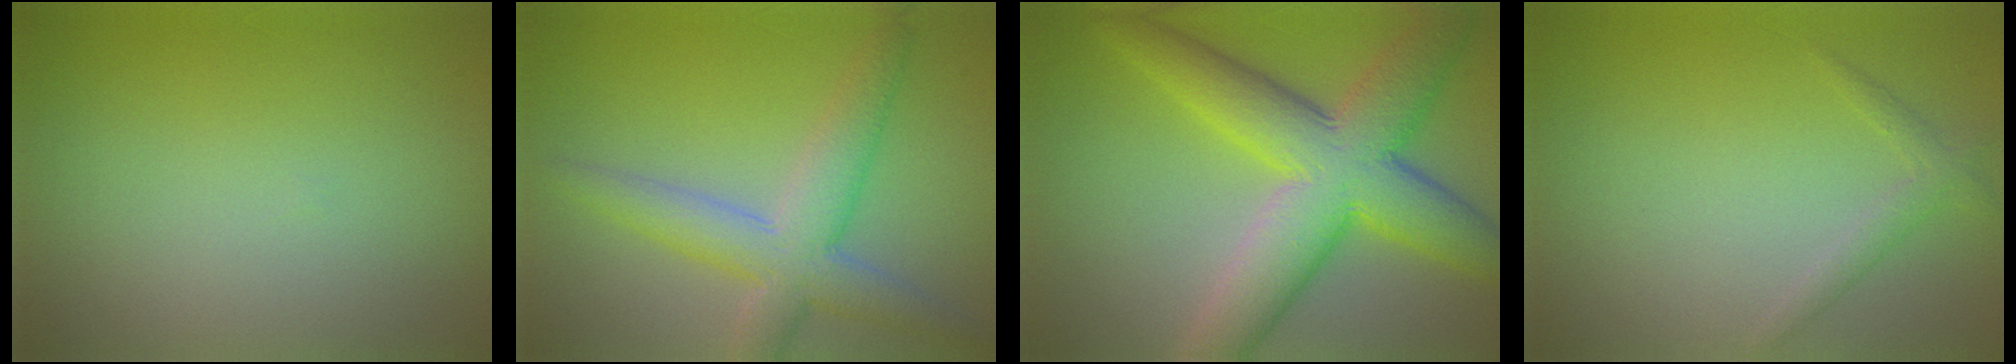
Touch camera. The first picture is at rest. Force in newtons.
{"total": 5.4, "press": 5.4, "slide": 0.4}
{"total": 10.0, "press": 10.0, "slide": 0.2}
{"total": 1.3, "press": 1.3, "slide": 0.1}